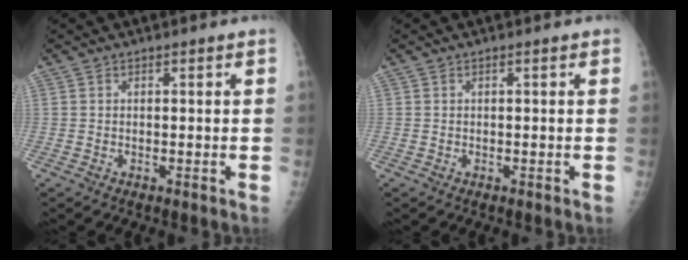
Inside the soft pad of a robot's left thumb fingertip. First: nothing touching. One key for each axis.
{"total": 0.0}